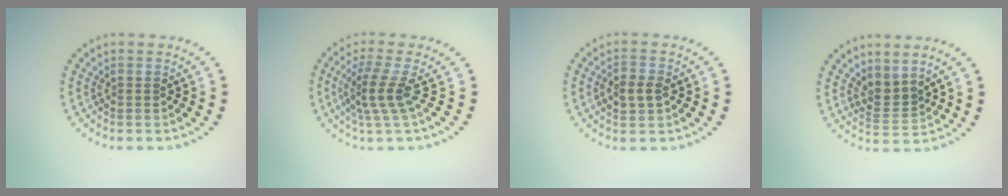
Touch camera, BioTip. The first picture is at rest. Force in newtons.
{"total": 2.9, "press": 2.0, "slide": 2.1}
{"total": 2.0, "press": 2.0, "slide": 0.2}
{"total": 2.2, "press": 1.4, "slide": 1.7}